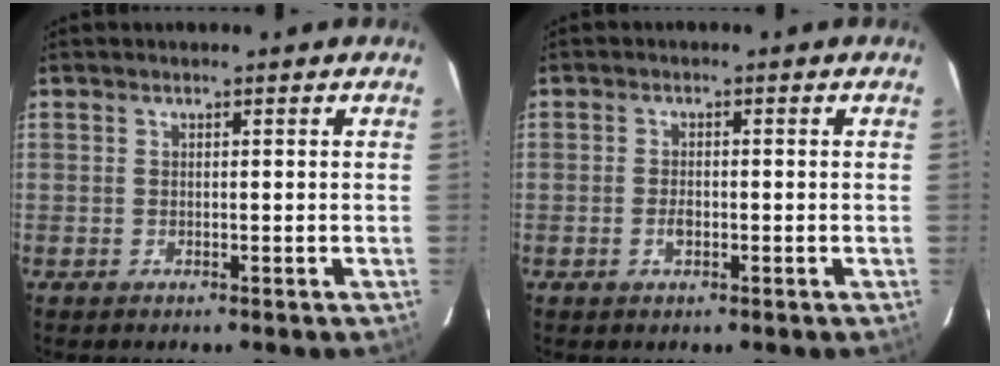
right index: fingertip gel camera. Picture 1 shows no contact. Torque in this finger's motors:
{"motor_torque": [-0.07, -0.03, 0.01, 0.00]}